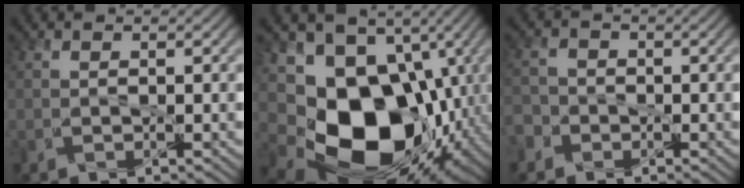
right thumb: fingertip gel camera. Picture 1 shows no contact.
{"total": 19.2, "force": [-3.4, 14.5, 12.1], "torque": [-0.231, -0.054, -0.032]}
{"total": 2.9, "force": [-1.6, 2.3, 0.6], "torque": [-0.015, -0.002, -0.039]}